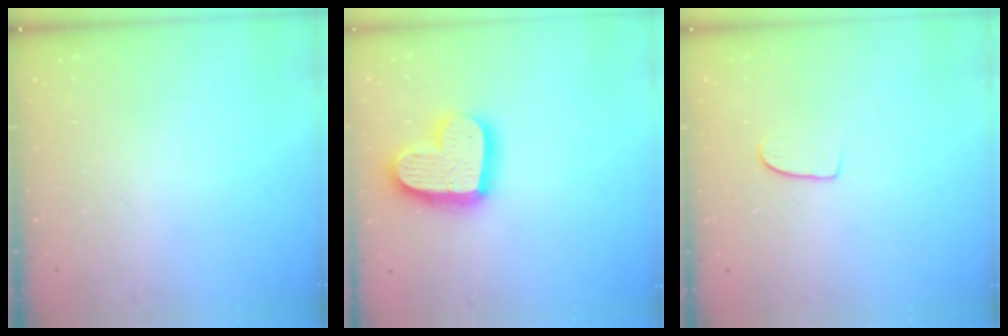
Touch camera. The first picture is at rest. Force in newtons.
{"total": 18.7, "press": 18.7, "slide": 1.5}
{"total": 6.1, "press": 6.1, "slide": 0.4}